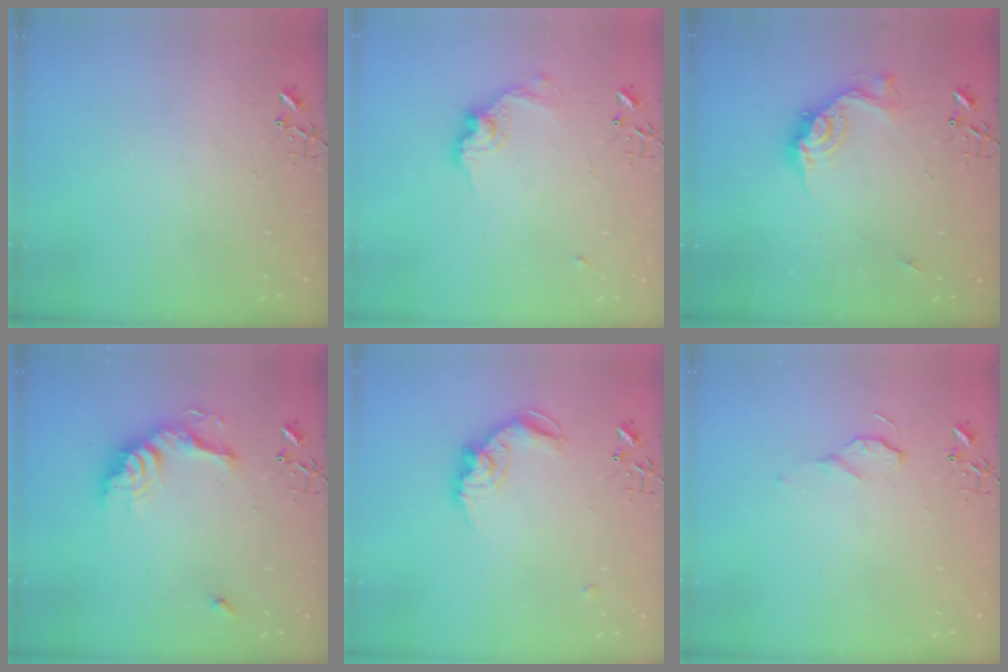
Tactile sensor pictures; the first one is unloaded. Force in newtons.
{"total": 11.8, "press": 11.8, "slide": 0.6}
{"total": 14.2, "press": 14.2, "slide": 1.3}
{"total": 17.3, "press": 17.2, "slide": 1.5}
{"total": 12.7, "press": 12.7, "slide": 0.5}
{"total": 7.0, "press": 6.9, "slide": 0.8}